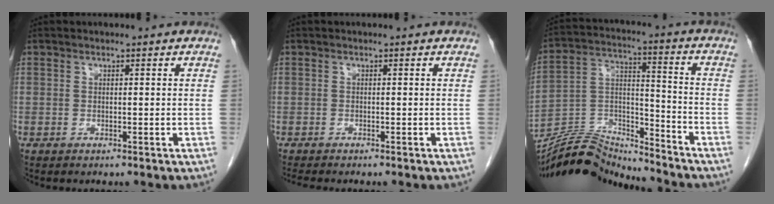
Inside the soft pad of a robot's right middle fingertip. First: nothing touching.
{"total": 2.7, "force": [-2.4, 0.2, 1.2], "torque": [-0.021, -0.007, -0.036]}
{"total": 13.2, "force": [-13.2, 0.1, 0.7], "torque": [-0.017, 0.037, -0.243]}